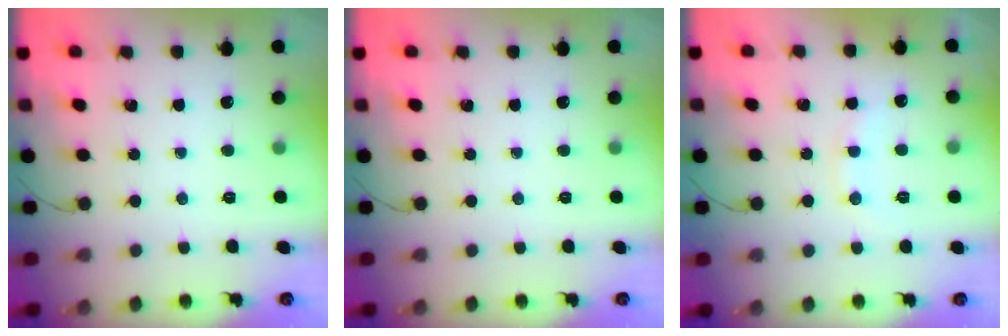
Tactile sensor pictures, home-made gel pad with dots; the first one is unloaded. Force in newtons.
{"total": 0.0}
{"total": 8.3, "press": 8.2, "slide": 1.2}